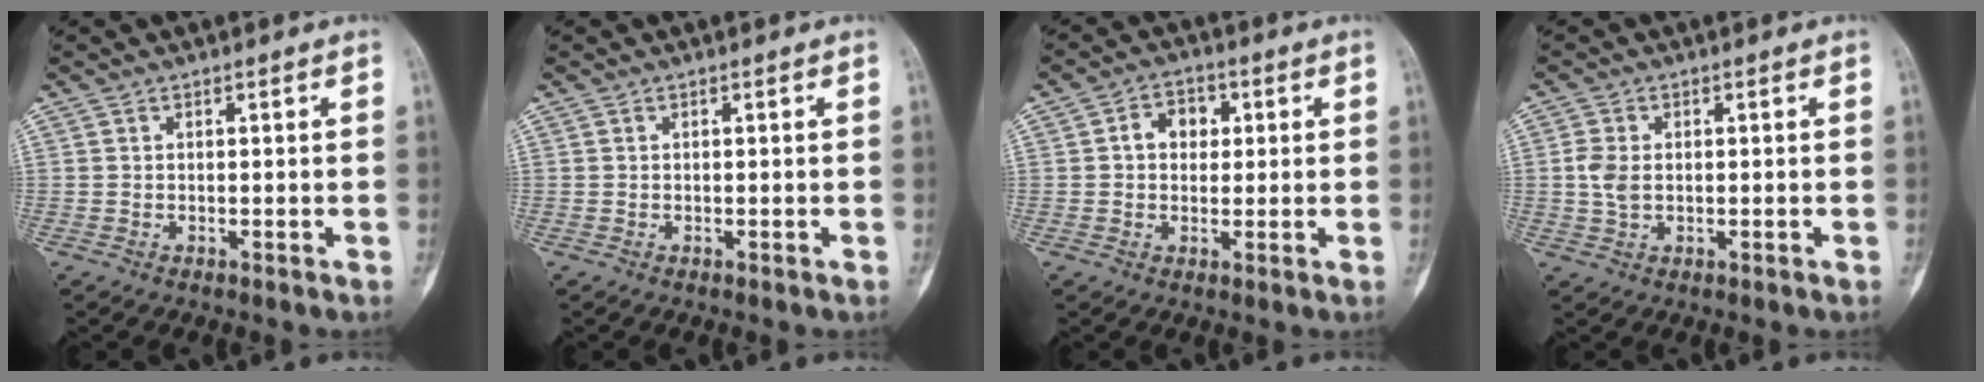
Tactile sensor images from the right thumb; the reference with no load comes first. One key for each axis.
{"total": 0.0}
{"total": 5.5, "fx": 1.0, "fy": 4.3, "fz": 3.3, "tx": -0.025, "ty": 0.009, "tz": 0.009}
{"total": 3.7, "fx": 0.1, "fy": 2.5, "fz": 2.8, "tx": -0.059, "ty": 0.004, "tz": 0.002}